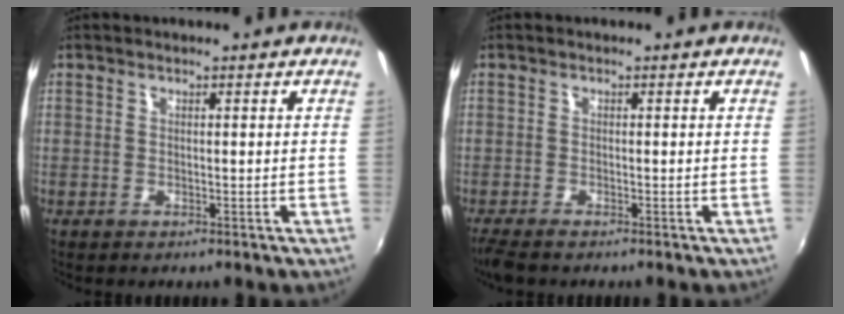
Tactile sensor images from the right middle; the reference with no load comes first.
{"total": 3.9, "force": [-3.1, 0.7, 2.2], "torque": [-0.050, -0.021, -0.059]}